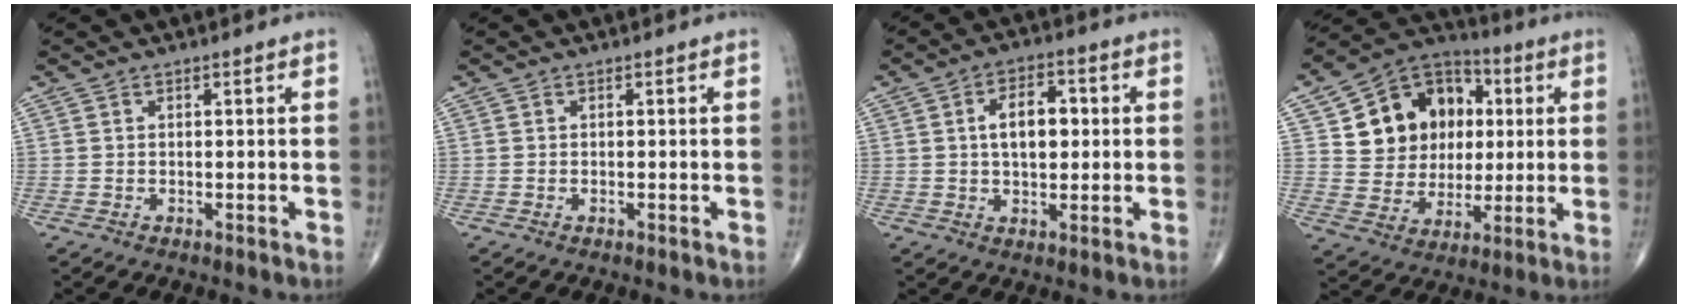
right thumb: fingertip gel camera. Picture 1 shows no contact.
{"total": 0.0}
{"total": 8.3, "force": [1.0, 4.8, 6.7], "torque": [-0.088, 0.011, 0.013]}
{"total": 17.6, "force": [4.1, 14.3, 9.3], "torque": [-0.100, 0.008, 0.074]}